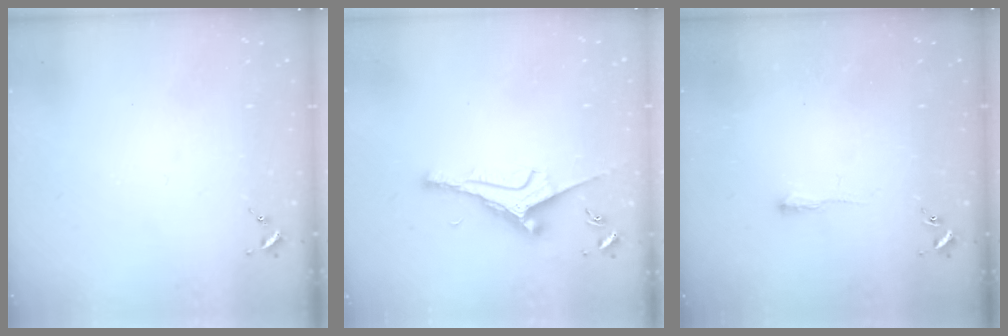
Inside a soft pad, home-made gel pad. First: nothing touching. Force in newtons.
{"total": 9.3, "press": 9.2, "slide": 1.1}
{"total": 2.5, "press": 2.5, "slide": 0.4}